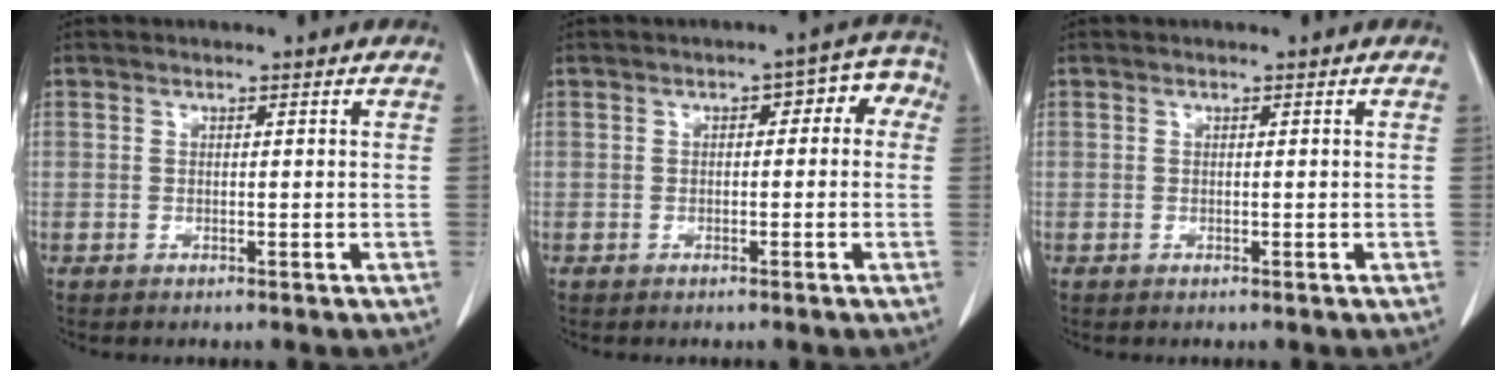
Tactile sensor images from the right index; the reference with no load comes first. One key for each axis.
{"total": 4.8, "fx": 0.4, "fy": 2.7, "fz": 4.0, "tx": -0.034, "ty": 0.038, "tz": -0.001}
{"total": 0.0}